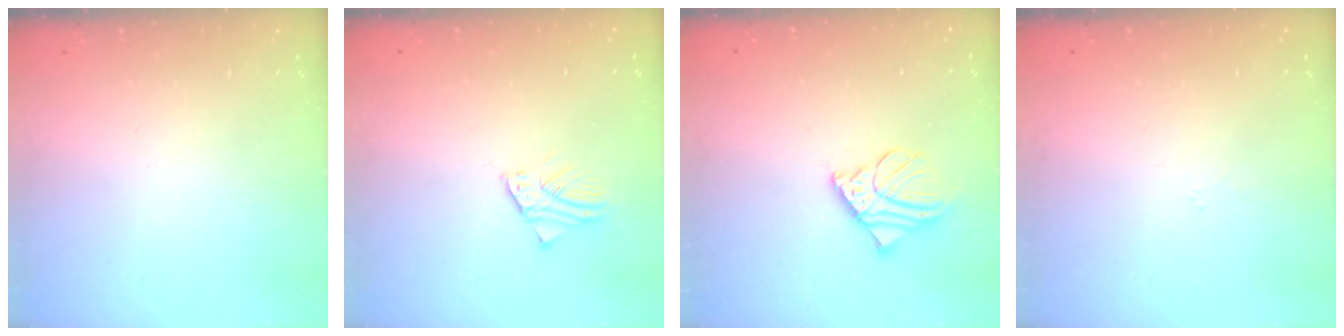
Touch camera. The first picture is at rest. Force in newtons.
{"total": 1.9, "press": 1.9, "slide": 0.0}
{"total": 6.9, "press": 6.9, "slide": 1.0}
{"total": 3.0, "press": 3.0, "slide": 0.1}